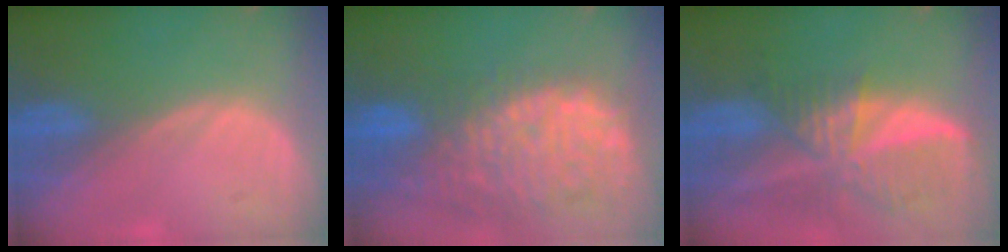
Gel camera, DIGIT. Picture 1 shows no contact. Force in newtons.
{"total": 13.8, "press": 11.6, "slide": 7.5}
{"total": 9.2, "press": 7.9, "slide": 4.7}